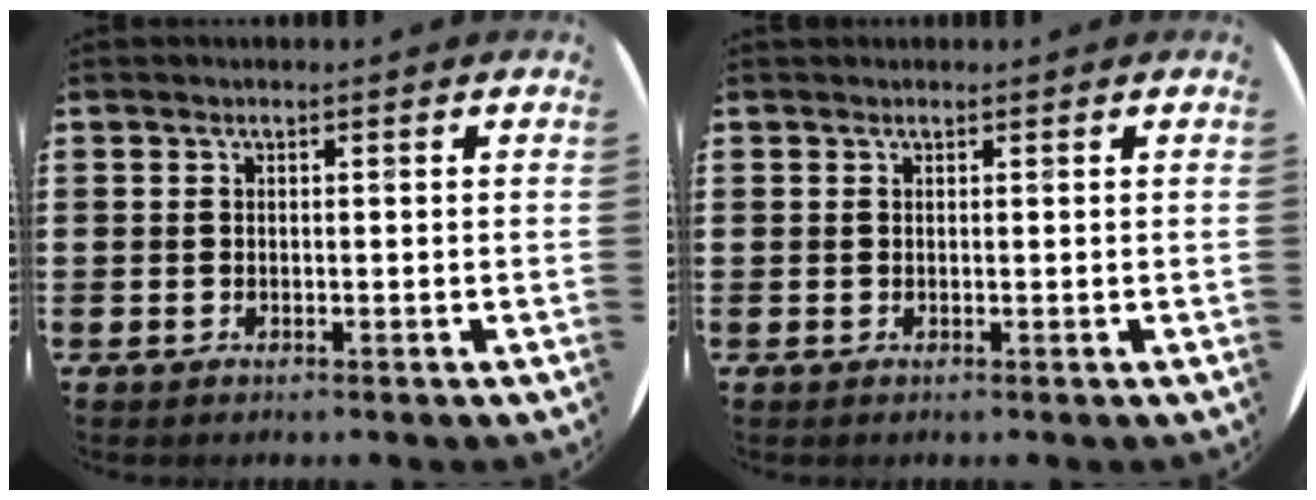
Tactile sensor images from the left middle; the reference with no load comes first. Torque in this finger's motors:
{"motor_torque": [0.20, -0.21, 0.00, 0.01]}